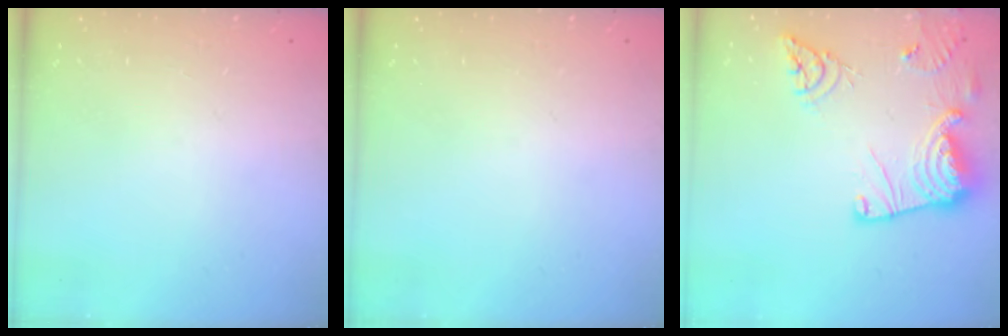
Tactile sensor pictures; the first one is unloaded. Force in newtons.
{"total": 0.0}
{"total": 18.1, "press": 18.0, "slide": 1.7}